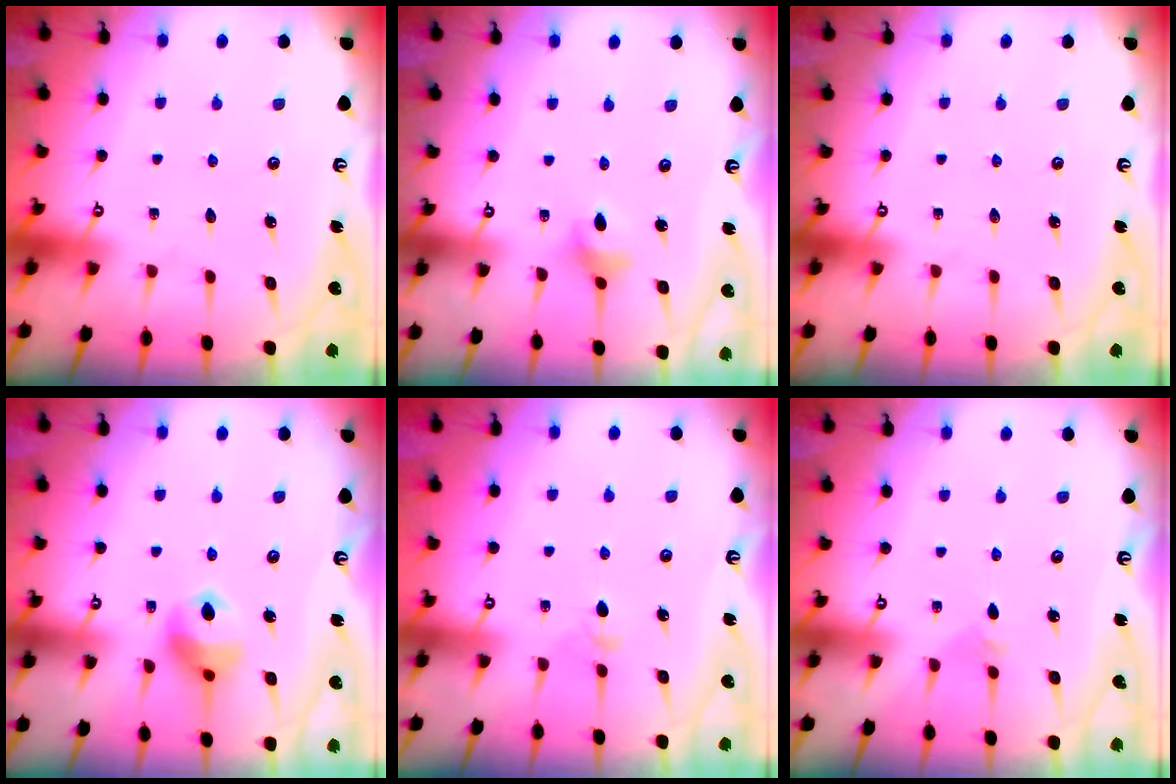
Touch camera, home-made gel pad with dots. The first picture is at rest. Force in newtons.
{"total": 3.7, "press": 3.7, "slide": 0.5}
{"total": 0.0}
{"total": 10.5, "press": 10.4, "slide": 1.4}
{"total": 2.5, "press": 2.4, "slide": 0.6}
{"total": 1.5, "press": 1.5, "slide": 0.4}